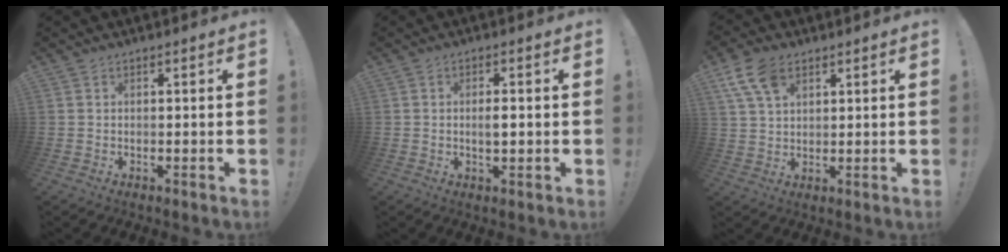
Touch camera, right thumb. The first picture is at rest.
{"total": 2.8, "force": [0.0, 0.8, 2.7], "torque": [-0.033, -0.005, -0.004]}
{"total": 9.0, "force": [4.8, 5.2, 5.6], "torque": [-0.105, -0.005, 0.096]}